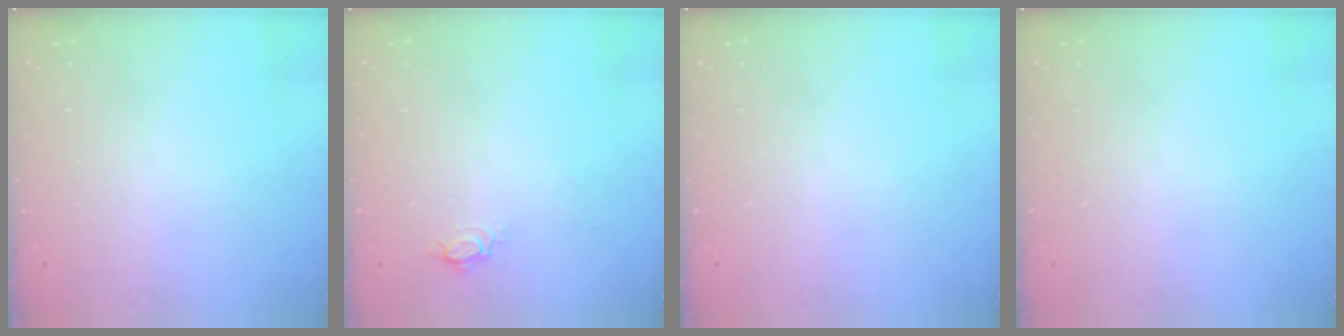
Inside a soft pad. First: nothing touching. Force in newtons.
{"total": 4.1, "press": 4.1, "slide": 0.4}
{"total": 0.0}
{"total": 0.0}